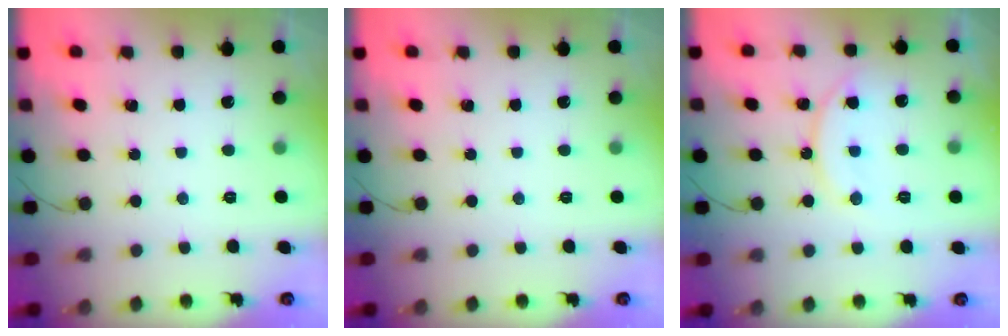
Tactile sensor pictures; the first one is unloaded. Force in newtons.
{"total": 0.0}
{"total": 12.5, "press": 12.5, "slide": 0.9}